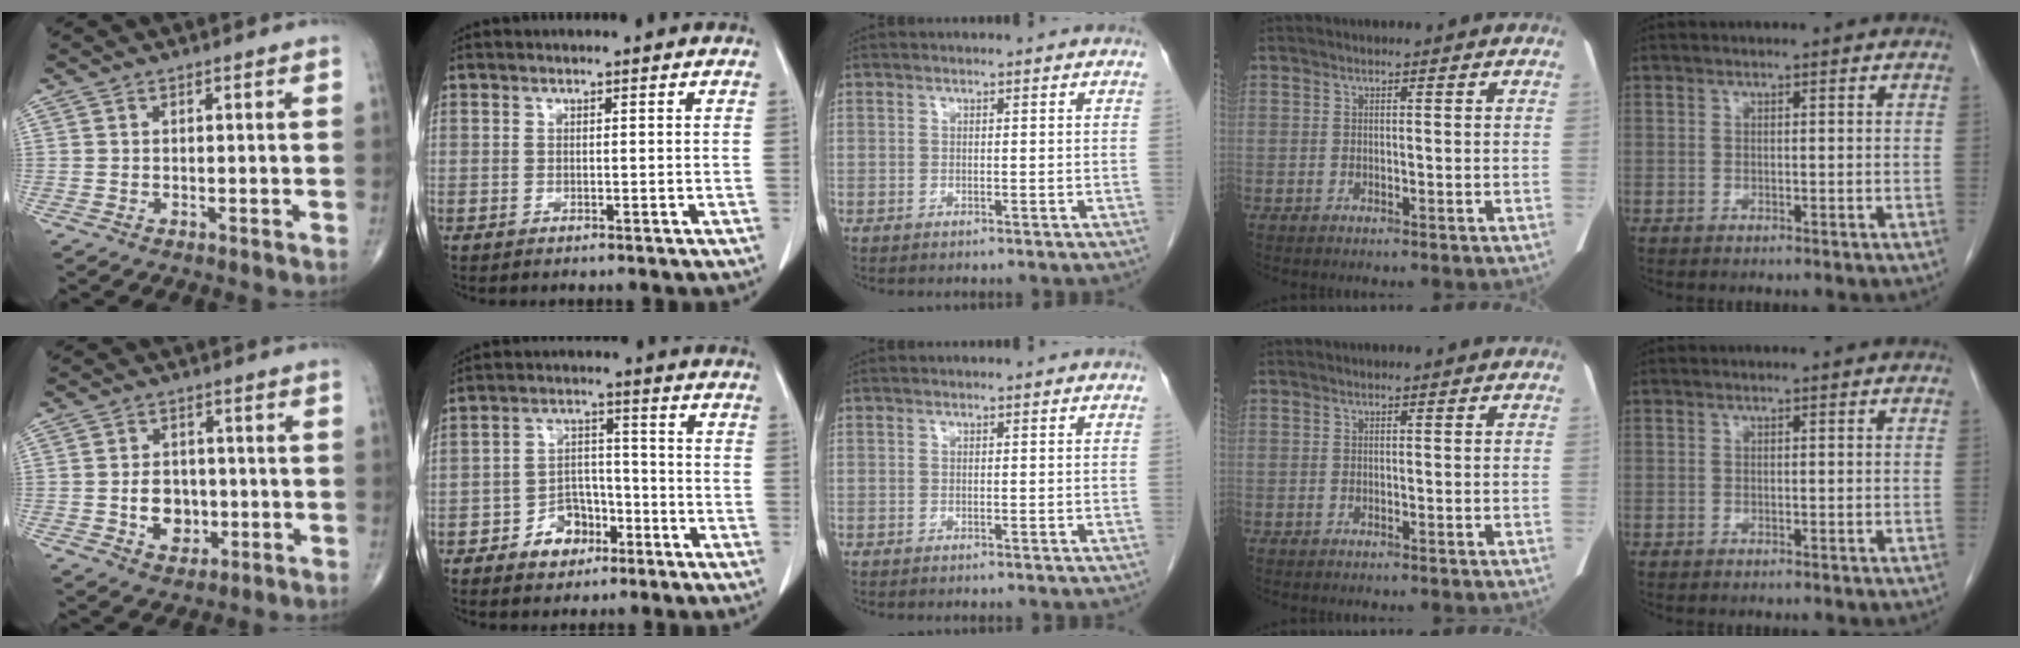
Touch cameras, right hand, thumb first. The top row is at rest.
{"thumb": {"total": 7.2, "force": [-1.4, 5.6, 4.4], "torque": [-0.041, 0.010, -0.018]}, "index": {"total": 6.5, "force": [-3.4, 4.7, 2.9], "torque": [-0.046, 0.023, -0.048]}}